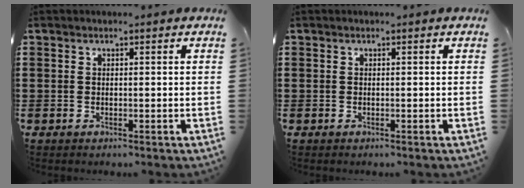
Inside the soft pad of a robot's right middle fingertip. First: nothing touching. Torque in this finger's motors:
{"motor_torque": [-0.53, -0.33, 0.22, 0.05]}